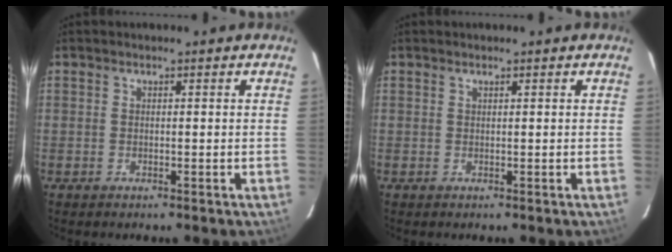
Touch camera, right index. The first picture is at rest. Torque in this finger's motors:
{"motor_torque": [-0.18, -0.15, -0.04, -0.01]}